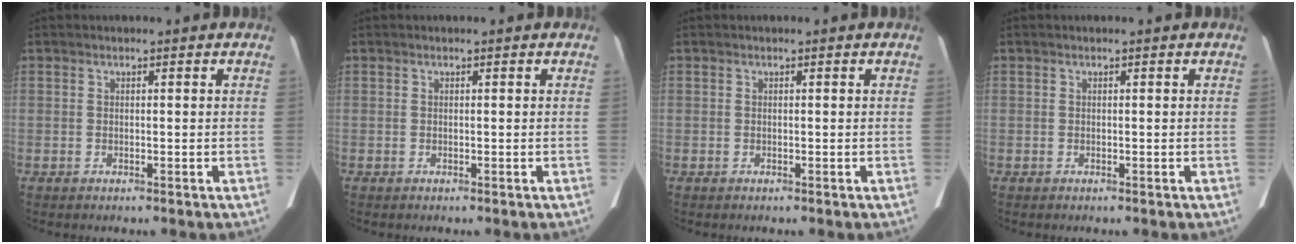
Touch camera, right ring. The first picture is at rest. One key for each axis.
{"total": 0.0}
{"total": 0.0}
{"total": 0.0}